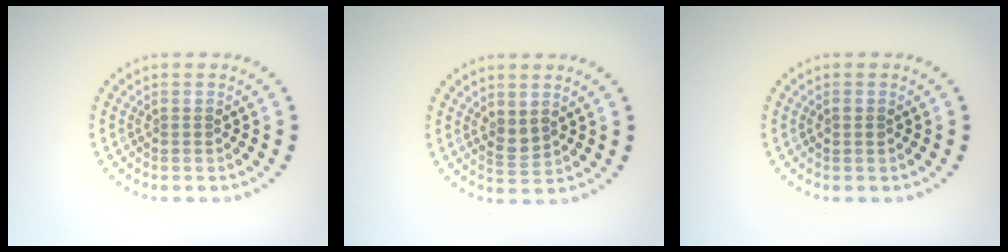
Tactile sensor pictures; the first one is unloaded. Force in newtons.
{"total": 1.6, "press": 1.4, "slide": 0.7}
{"total": 0.9, "press": 0.9, "slide": 0.1}